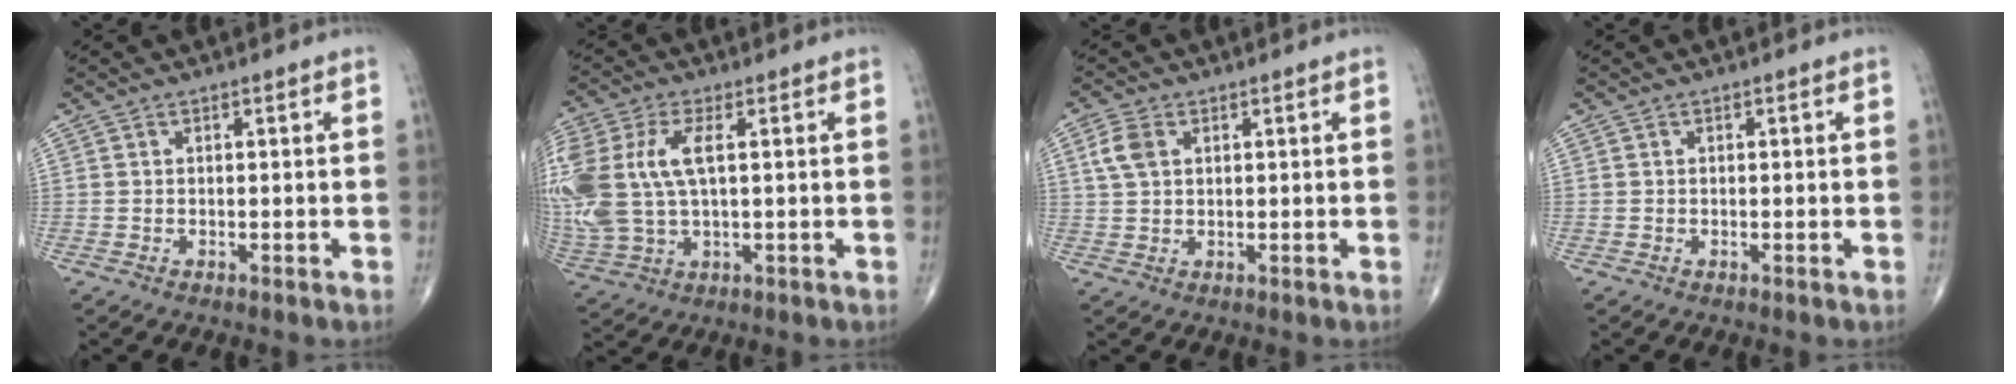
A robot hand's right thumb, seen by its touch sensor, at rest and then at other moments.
{"total": 17.5, "force": [2.6, 9.2, 14.7], "torque": [-0.367, 0.005, 0.055]}
{"total": 4.4, "force": [1.5, 2.8, 3.0], "torque": [-0.064, 0.005, 0.030]}
{"total": 0.0}